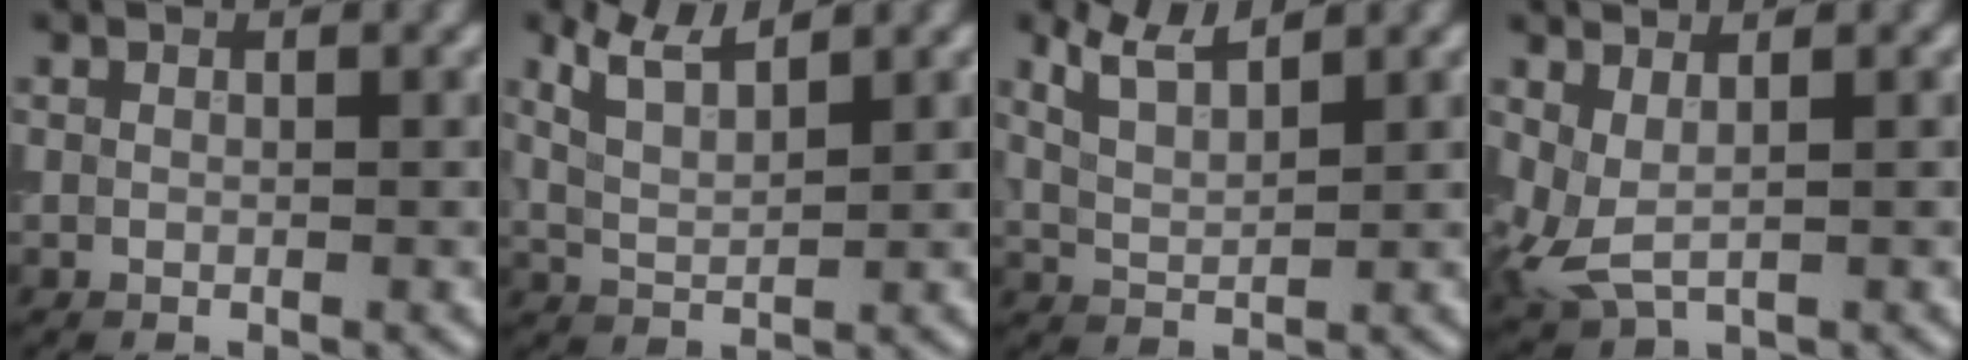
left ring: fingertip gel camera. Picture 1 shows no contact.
{"total": 3.7, "force": [2.8, 1.0, 2.2], "torque": [-0.052, 0.011, 0.060]}
{"total": 3.5, "force": [2.8, 0.8, 1.9], "torque": [-0.045, 0.010, 0.060]}
{"total": 2.7, "force": [1.0, 1.1, 2.2], "torque": [-0.059, -0.006, 0.020]}